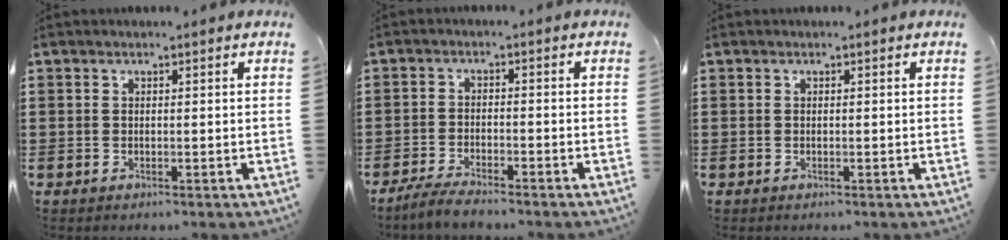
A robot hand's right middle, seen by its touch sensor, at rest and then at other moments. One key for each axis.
{"total": 3.3, "fx": -3.1, "fy": 0.2, "fz": 0.9, "tx": -0.026, "ty": 0.002, "tz": -0.067}
{"total": 0.0}